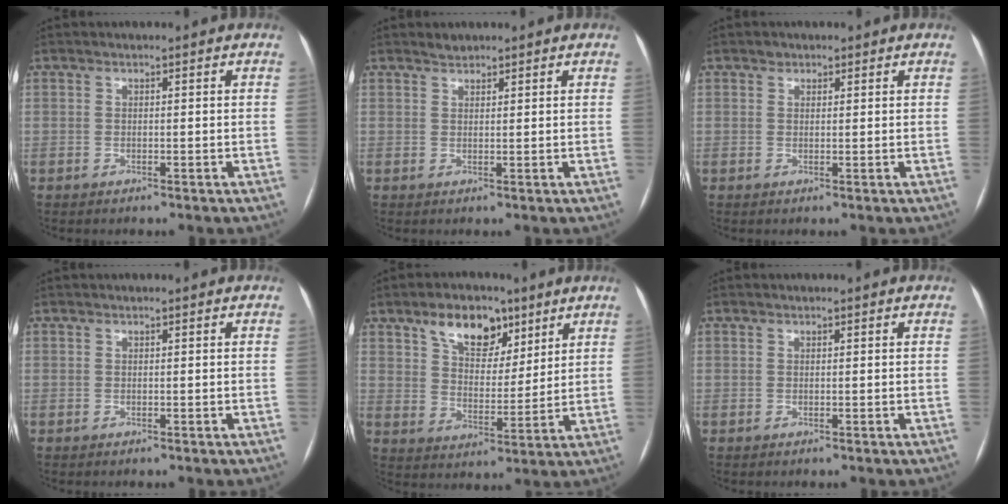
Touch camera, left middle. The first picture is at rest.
{"total": 1.5, "force": [1.4, 0.6, 0.3], "torque": [-0.007, 0.005, 0.025]}
{"total": 1.2, "force": [0.8, 0.9, 0.2], "torque": [0.004, -0.002, 0.008]}
{"total": 0.0}
{"total": 9.6, "force": [6.0, 5.4, 5.2], "torque": [-0.086, 0.016, 0.104]}
{"total": 0.0}